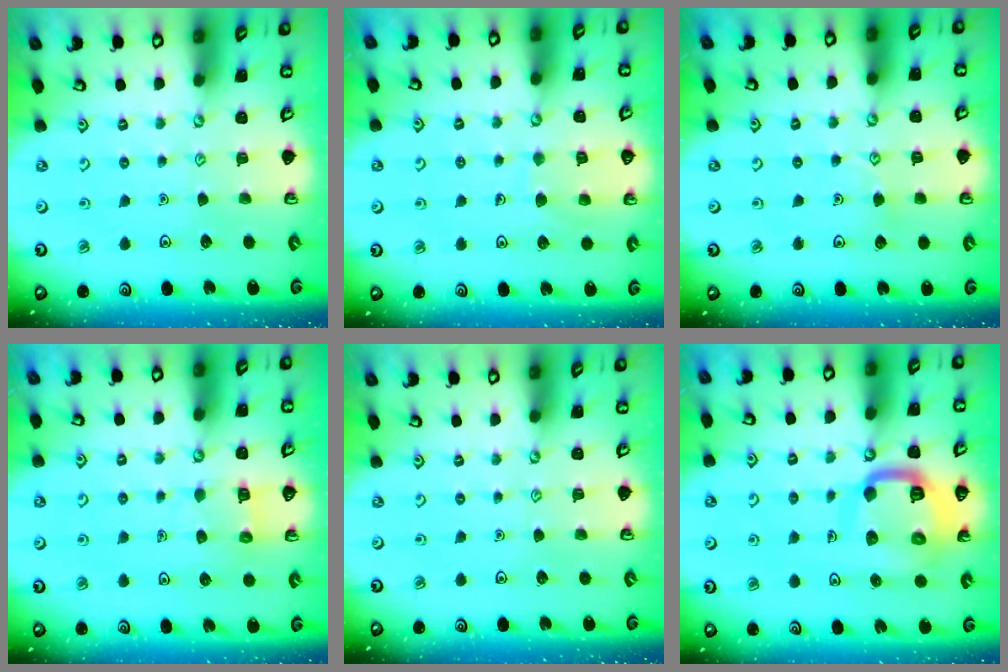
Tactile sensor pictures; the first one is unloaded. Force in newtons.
{"total": 6.7, "press": 6.7, "slide": 0.4}
{"total": 4.4, "press": 4.4, "slide": 0.4}
{"total": 5.5, "press": 5.5, "slide": 0.6}
{"total": 0.0}
{"total": 14.3, "press": 14.1, "slide": 1.8}